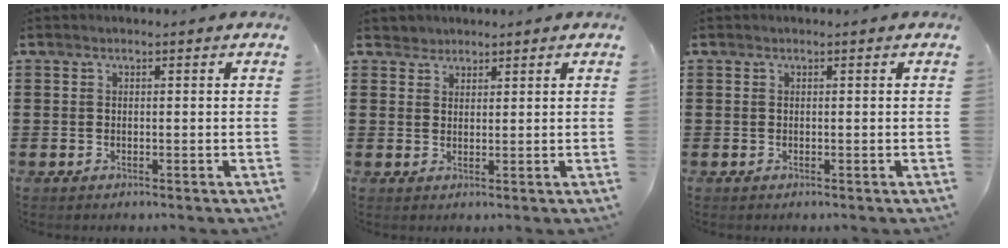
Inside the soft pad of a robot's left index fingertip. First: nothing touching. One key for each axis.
{"total": 1.7, "fx": 1.5, "fy": 0.8, "fz": -0.2, "tx": -0.001, "ty": 0.003, "tz": 0.032}
{"total": 0.0}